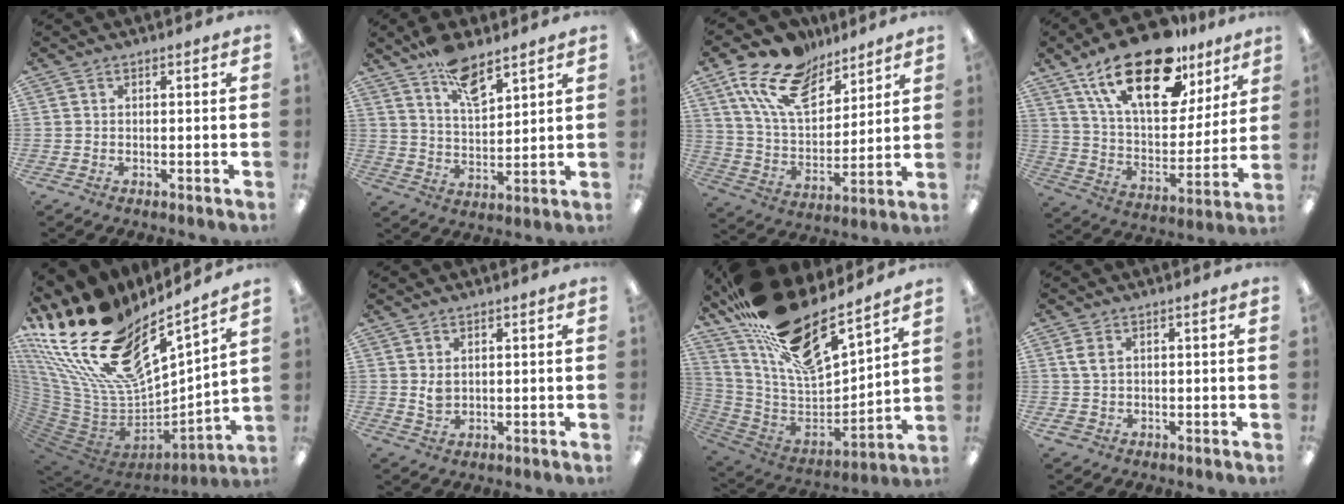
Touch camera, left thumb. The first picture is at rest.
{"total": 10.3, "force": [7.6, 4.0, 5.6], "torque": [-0.099, -0.039, 0.137]}
{"total": 17.7, "force": [11.8, 9.6, 9.2], "torque": [-0.182, -0.052, 0.219]}
{"total": 24.2, "force": [15.5, 10.7, 15.2], "torque": [-0.253, -0.080, 0.269]}
{"total": 23.7, "force": [13.9, 11.4, 15.5], "torque": [-0.302, -0.124, 0.272]}
{"total": 3.0, "force": [1.1, 2.0, 2.0], "torque": [-0.035, 0.000, 0.018]}
{"total": 22.9, "force": [17.2, 7.8, 12.9], "torque": [-0.224, -0.111, 0.300]}
{"total": 3.6, "force": [0.7, 2.7, 2.2], "torque": [-0.052, 0.005, 0.011]}